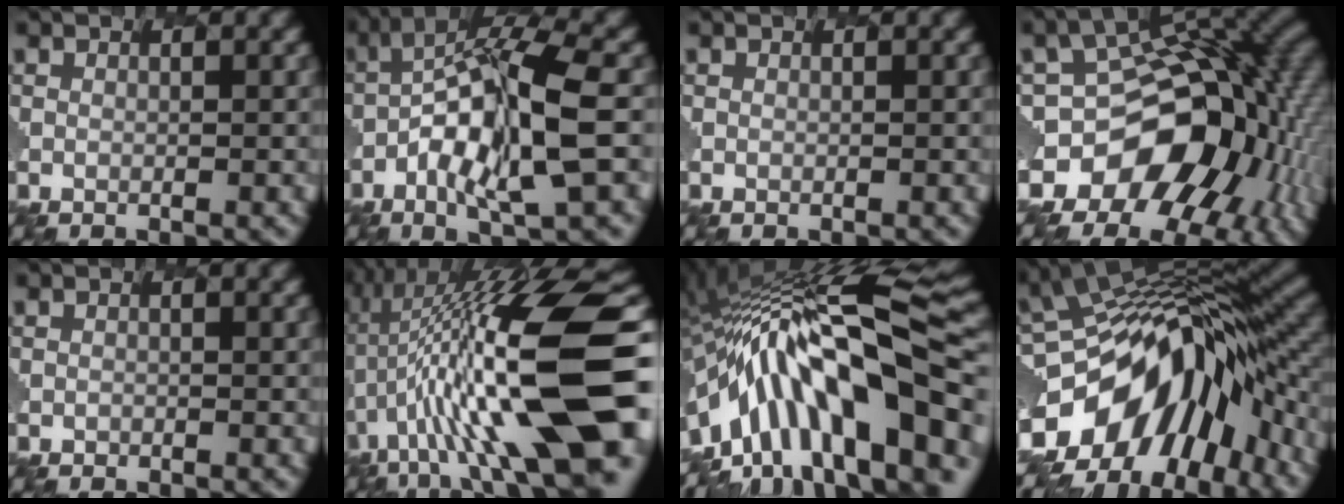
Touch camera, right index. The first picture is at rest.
{"total": 9.3, "force": [-3.0, 2.2, 8.5], "torque": [-0.192, 0.001, -0.049]}
{"total": 0.0}
{"total": 13.6, "force": [-4.4, 10.4, 7.5], "torque": [-0.123, -0.025, -0.071]}
{"total": 0.7, "force": [-0.5, -0.2, -0.5], "torque": [-0.004, -0.006, -0.003]}
{"total": 16.7, "force": [-0.1, 4.5, 16.1], "torque": [-0.302, 0.031, 0.001]}
{"total": 14.5, "force": [-4.8, 6.1, 12.2], "torque": [-0.208, 0.042, -0.092]}
{"total": 14.9, "force": [-5.3, 8.1, 11.3], "torque": [-0.218, -0.012, -0.088]}